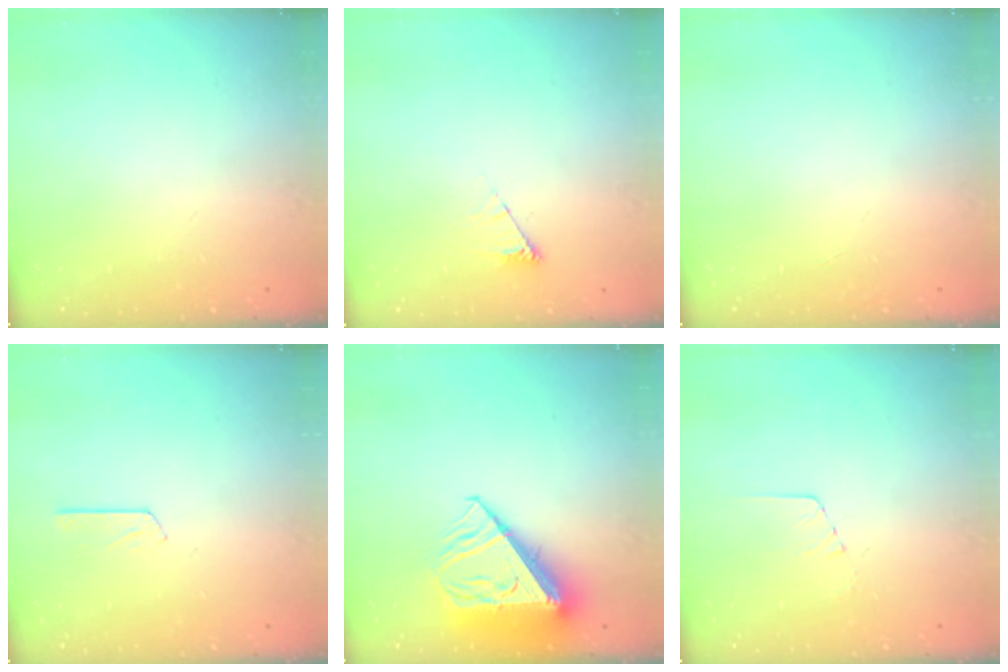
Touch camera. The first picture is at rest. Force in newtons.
{"total": 4.4, "press": 4.4, "slide": 0.5}
{"total": 0.0}
{"total": 2.8, "press": 2.8, "slide": 0.4}
{"total": 14.1, "press": 14.0, "slide": 1.5}
{"total": 4.3, "press": 4.3, "slide": 0.2}